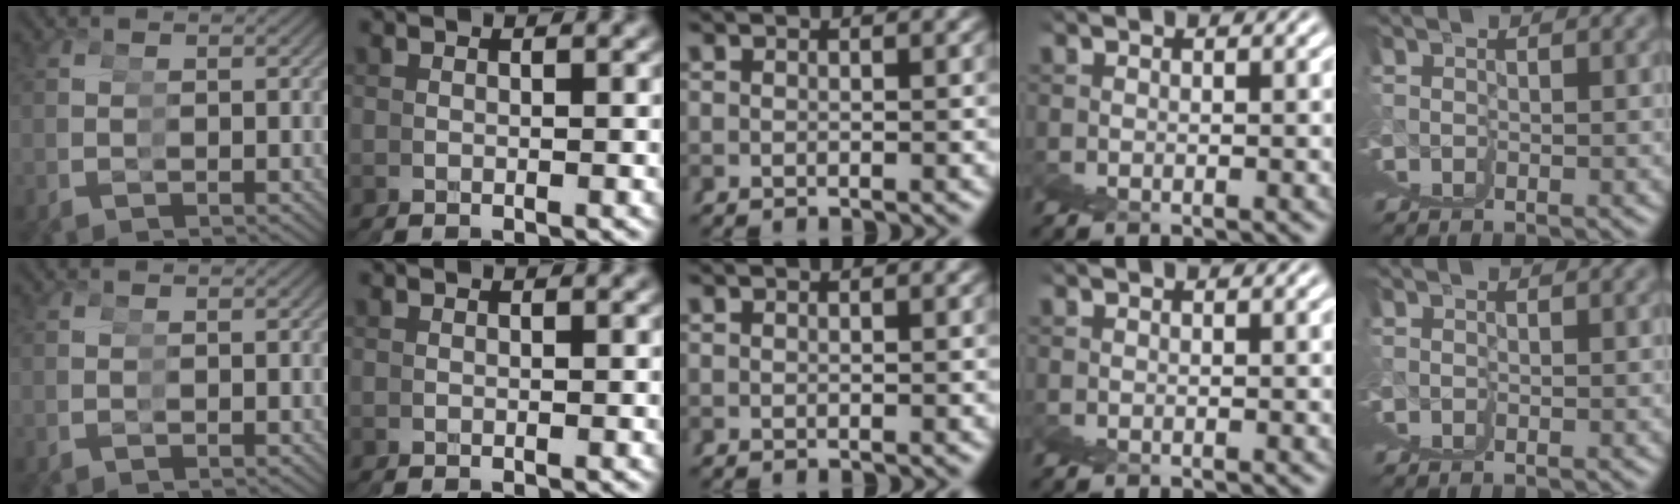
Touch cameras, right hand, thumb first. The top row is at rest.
{}